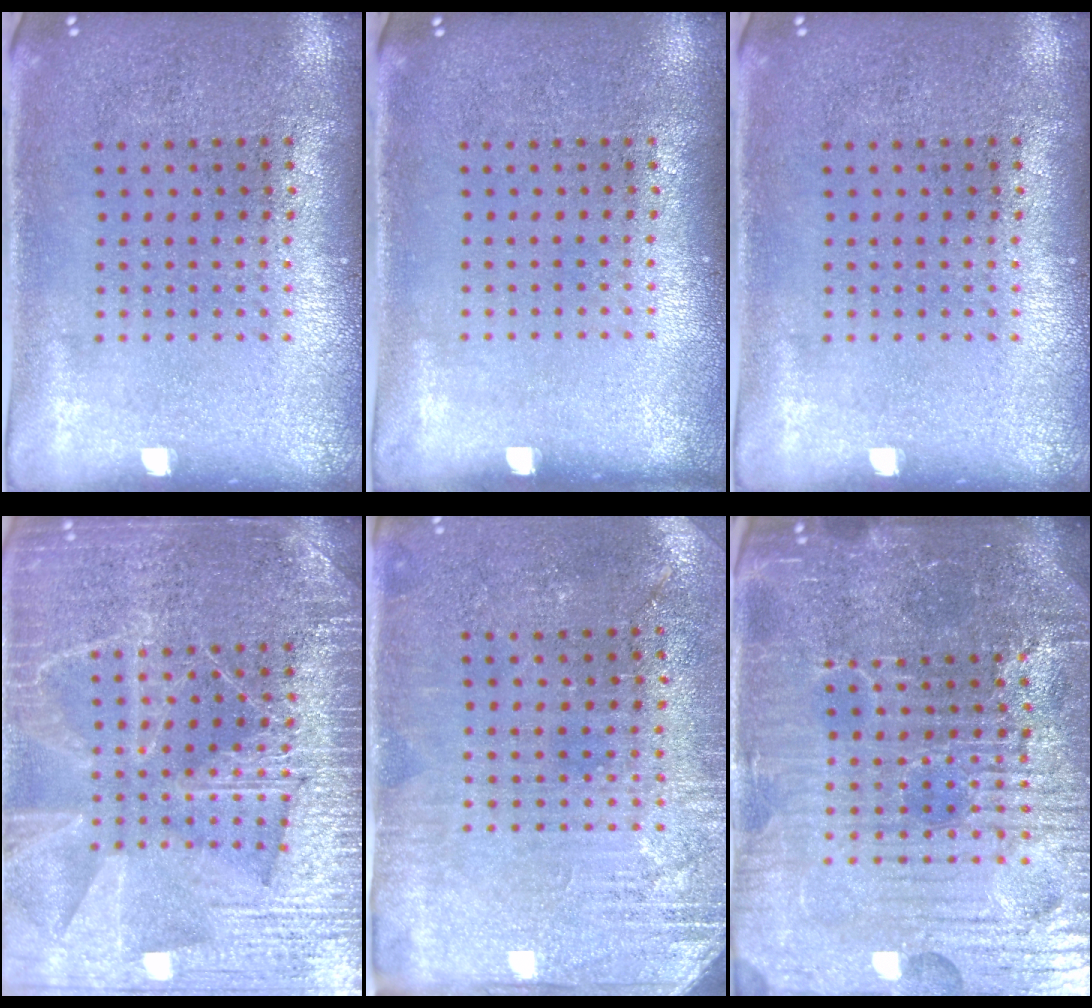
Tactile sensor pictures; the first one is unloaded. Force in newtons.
{"total": 0.0}
{"total": 0.0}
{"total": 4.8, "press": 4.7, "slide": 0.6}
{"total": 2.8, "press": 2.6, "slide": 1.0}
{"total": 6.3, "press": 5.8, "slide": 2.3}